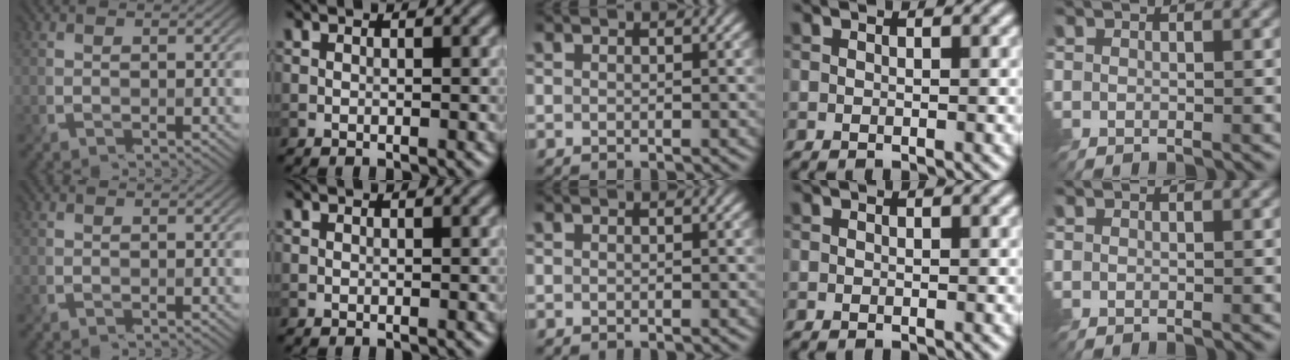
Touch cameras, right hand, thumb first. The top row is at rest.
{}